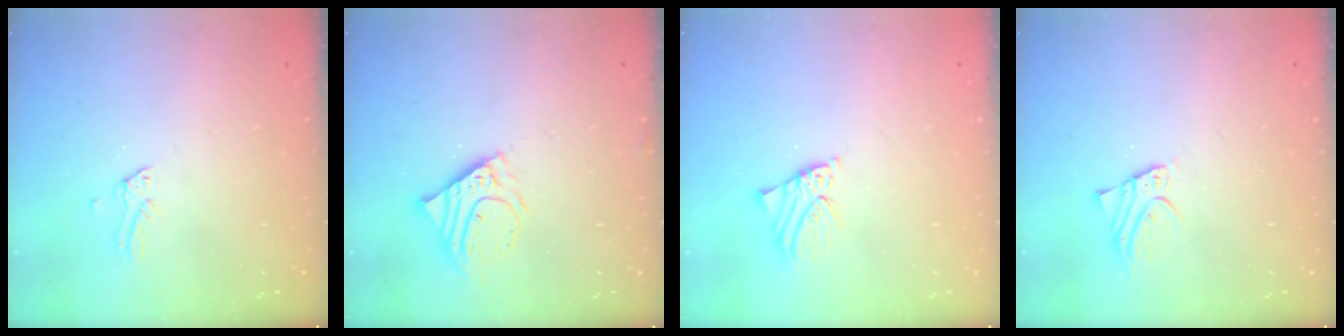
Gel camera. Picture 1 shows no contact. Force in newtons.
{"total": 8.9, "press": 8.8, "slide": 1.7}
{"total": 2.4, "press": 2.4, "slide": 0.3}
{"total": 2.6, "press": 2.6, "slide": 0.0}